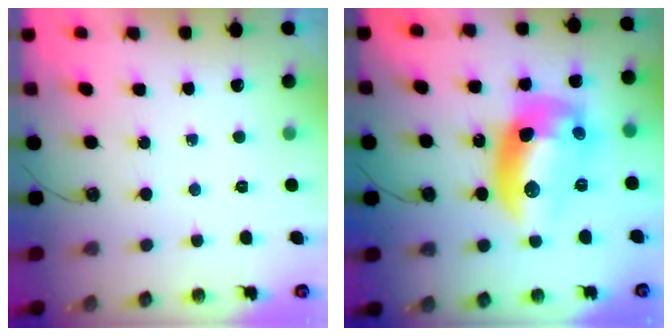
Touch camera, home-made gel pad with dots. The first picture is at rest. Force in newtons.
{"total": 16.3, "press": 16.3, "slide": 1.4}